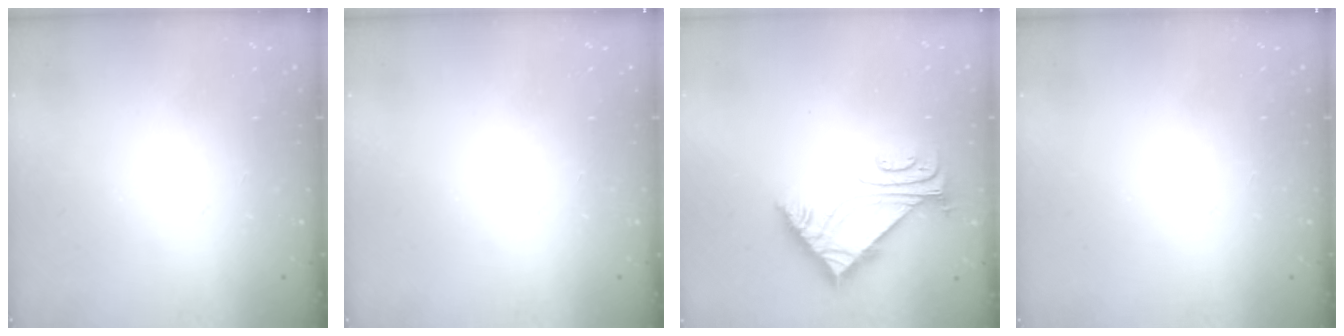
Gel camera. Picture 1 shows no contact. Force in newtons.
{"total": 0.0}
{"total": 5.5, "press": 5.4, "slide": 0.9}
{"total": 0.0}